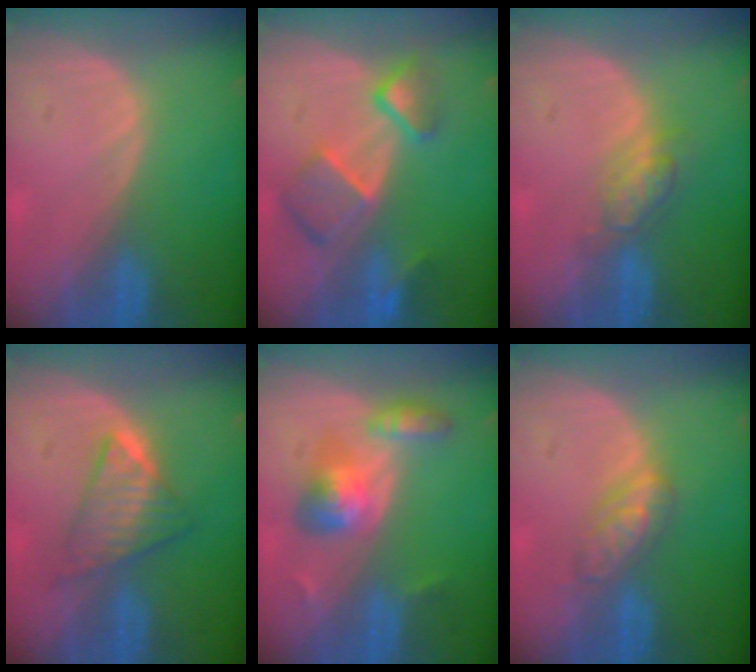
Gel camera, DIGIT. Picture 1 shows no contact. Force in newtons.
{"total": 7.9, "press": 6.8, "slide": 4.0}
{"total": 4.7, "press": 4.2, "slide": 2.1}
{"total": 5.9, "press": 5.8, "slide": 0.8}
{"total": 5.7, "press": 5.6, "slide": 1.0}
{"total": 4.7, "press": 4.5, "slide": 1.3}